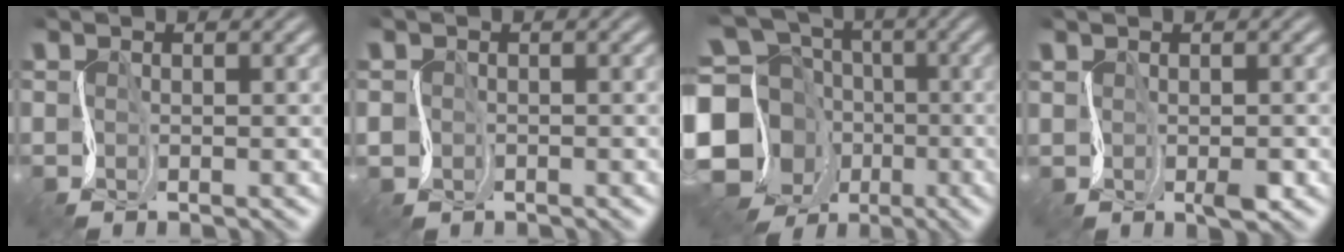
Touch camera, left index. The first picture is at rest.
{"total": 1.2, "force": [-0.5, 1.0, 0.5], "torque": [-0.012, -0.005, -0.010]}
{"total": 15.7, "force": [-5.1, 13.1, 7.2], "torque": [-0.170, 0.010, -0.114]}
{"total": 2.4, "force": [-0.5, 1.0, 2.1], "torque": [-0.041, -0.003, -0.005]}